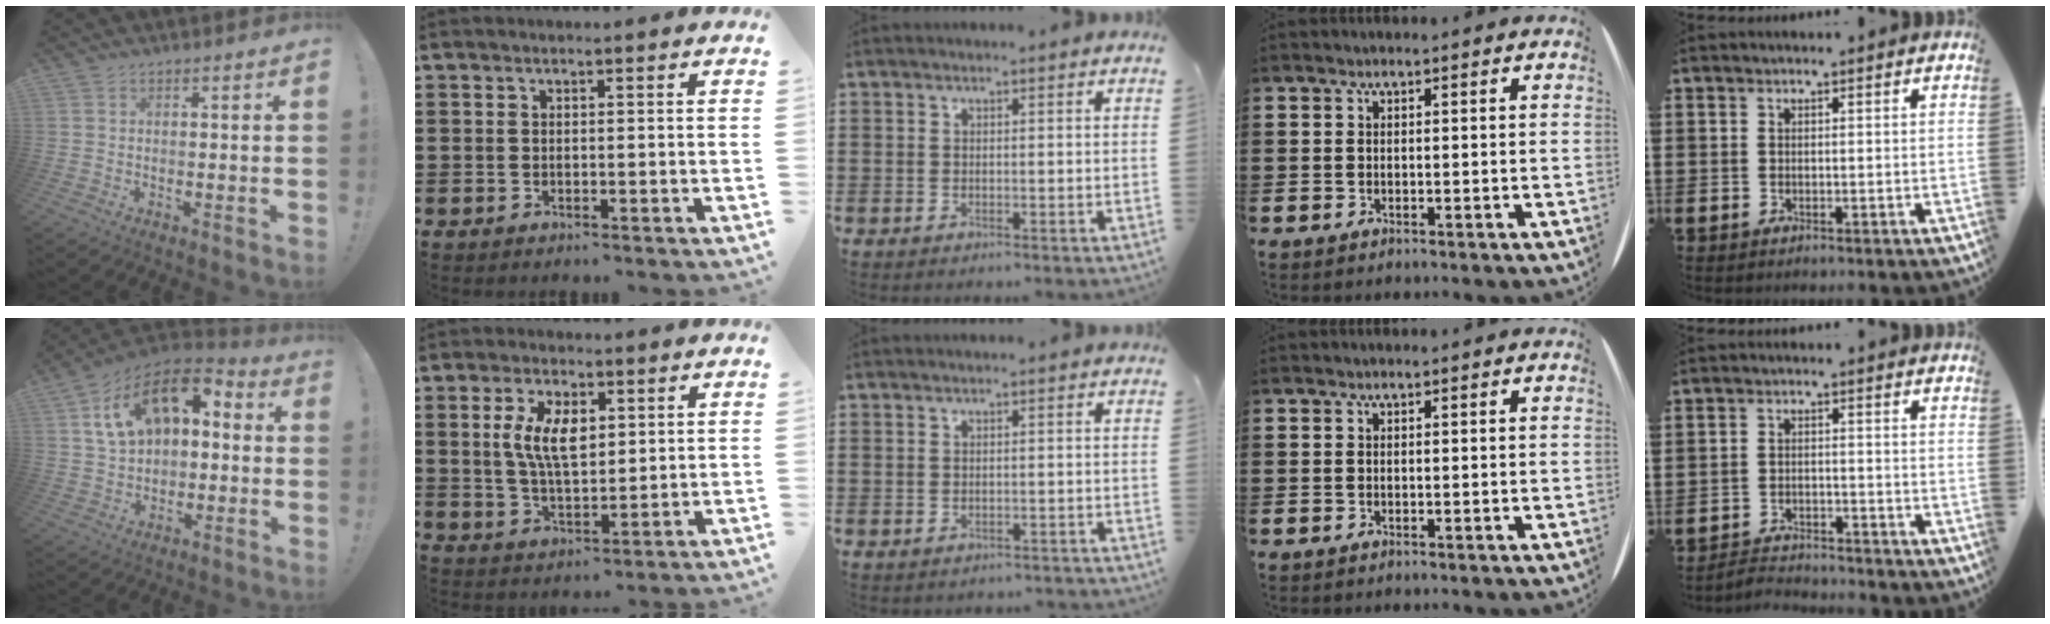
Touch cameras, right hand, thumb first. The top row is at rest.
{"thumb": {"total": 16.4, "force": [5.6, 10.3, 11.5], "torque": [-0.184, -0.010, 0.101]}, "index": {"total": 7.7, "force": [2.2, 3.7, 6.4], "torque": [-0.133, 0.011, 0.038]}, "middle": {"total": 0.9, "force": [-0.8, 0.2, 0.2], "torque": [-0.007, -0.002, -0.017]}, "little": {"total": 2.6, "force": [-2.5, 0.1, -0.2], "torque": [-0.002, 0.002, -0.056]}}